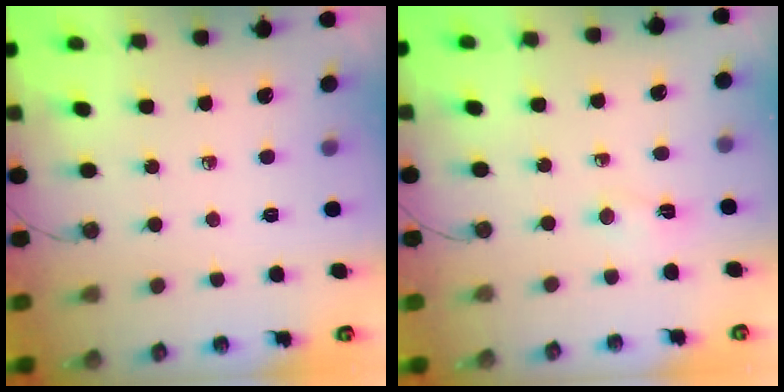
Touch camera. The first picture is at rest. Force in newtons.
{"total": 2.8, "press": 2.7, "slide": 0.7}